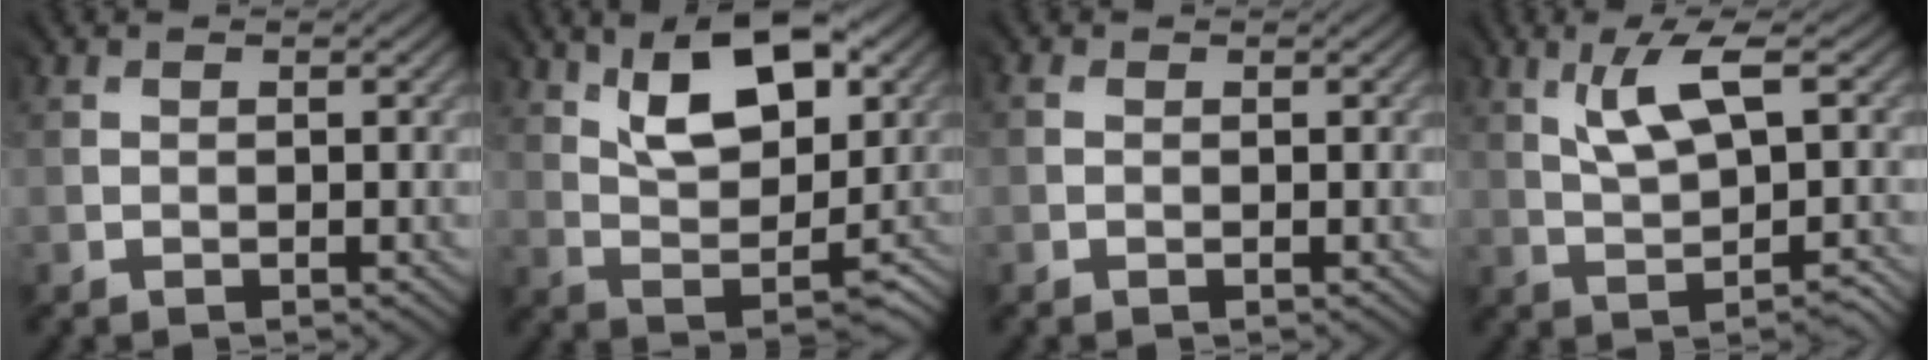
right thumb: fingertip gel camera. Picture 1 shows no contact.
{"total": 9.7, "force": [5.4, 4.4, 6.7], "torque": [-0.107, 0.009, 0.087]}
{"total": 0.7, "force": [0.1, 0.6, 0.5], "torque": [-0.011, -0.001, 0.002]}
{"total": 4.0, "force": [1.8, 0.6, 3.6], "torque": [-0.059, 0.010, 0.035]}